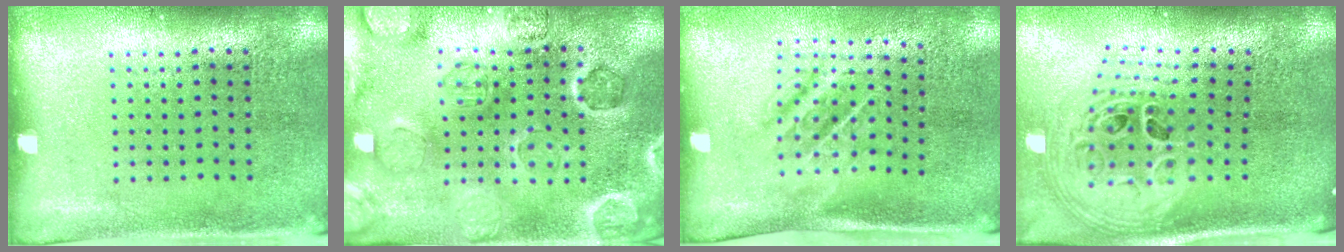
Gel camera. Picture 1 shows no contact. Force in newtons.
{"total": 2.5, "press": 2.5, "slide": 0.4}
{"total": 1.7, "press": 1.1, "slide": 1.2}
{"total": 2.9, "press": 2.0, "slide": 2.0}